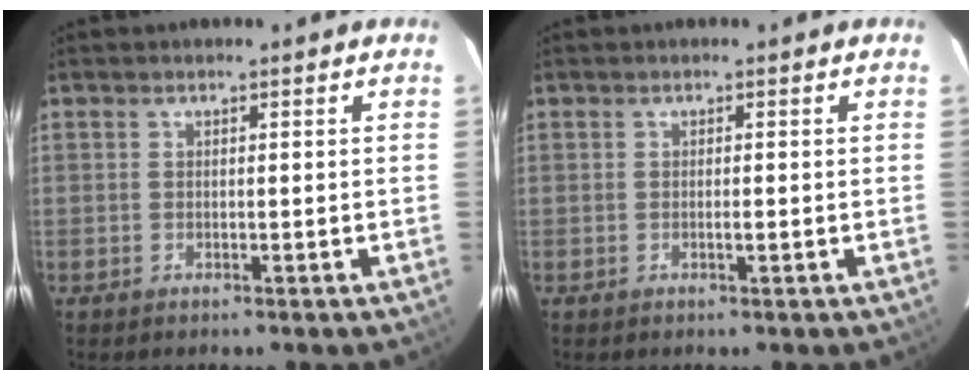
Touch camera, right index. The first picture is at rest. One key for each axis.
{"total": 0.7, "fx": -0.1, "fy": 0.0, "fz": 0.6, "tx": -0.013, "ty": 0.000, "tz": -0.002}